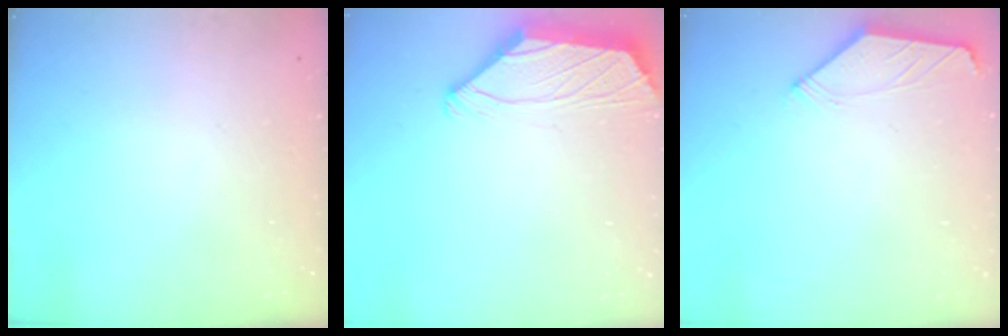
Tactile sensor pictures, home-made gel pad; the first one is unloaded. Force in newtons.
{"total": 2.2, "press": 2.1, "slide": 0.7}
{"total": 2.0, "press": 1.9, "slide": 0.5}